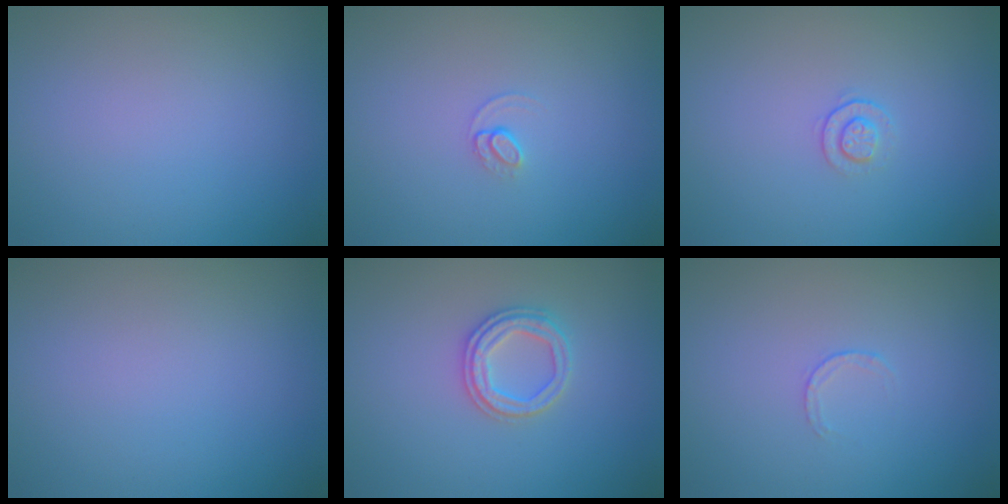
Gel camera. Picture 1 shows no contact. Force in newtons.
{"total": 0.9, "press": 0.4, "slide": 0.8}
{"total": 1.1, "press": 0.7, "slide": 0.9}
{"total": 0.0}
{"total": 2.5, "press": 2.4, "slide": 0.6}
{"total": 0.6, "press": 0.4, "slide": 0.4}